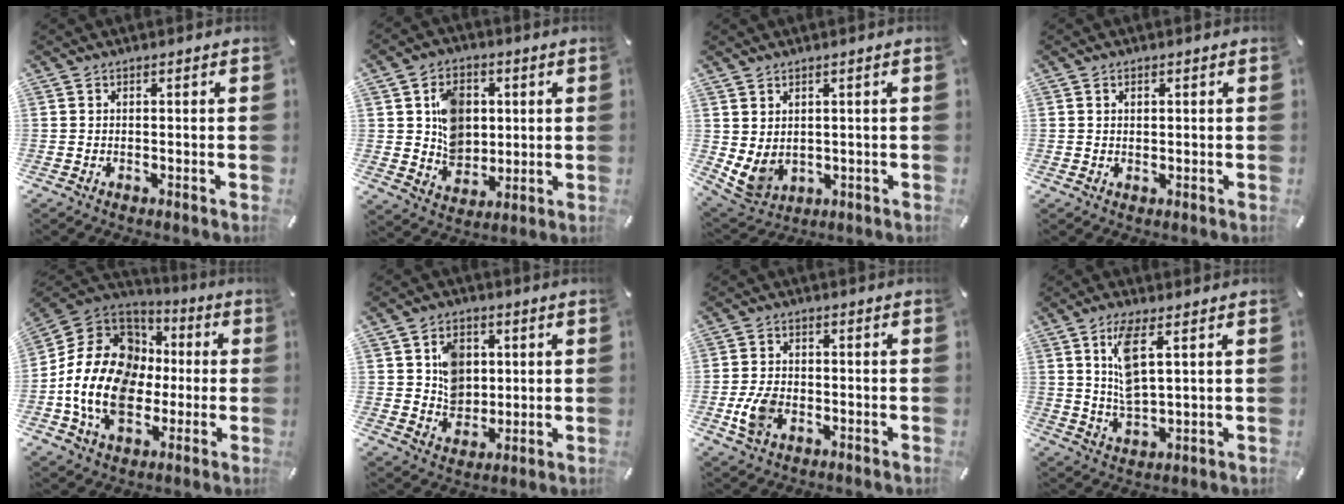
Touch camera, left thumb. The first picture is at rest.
{"total": 10.1, "force": [2.0, 8.7, 4.6], "torque": [-0.068, 0.007, 0.042]}
{"total": 5.4, "force": [1.2, 4.8, 2.1], "torque": [-0.065, -0.012, 0.023]}
{"total": 1.5, "force": [0.6, 1.0, 0.9], "torque": [-0.012, 0.001, 0.008]}
{"total": 19.7, "force": [-3.0, 15.7, 11.5], "torque": [-0.238, 0.013, -0.048]}
{"total": 8.4, "force": [2.0, 7.4, 3.5], "torque": [-0.048, 0.001, 0.037]}
{"total": 6.8, "force": [-1.9, 4.8, 4.4], "torque": [-0.104, 0.005, -0.036]}
{"total": 9.4, "force": [3.5, 3.6, 7.9], "torque": [-0.158, -0.002, 0.060]}